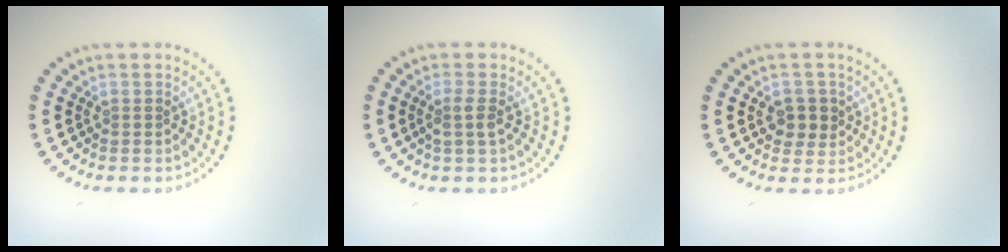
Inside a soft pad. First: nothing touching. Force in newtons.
{"total": 1.5, "press": 1.2, "slide": 0.8}
{"total": 2.3, "press": 2.3, "slide": 0.6}